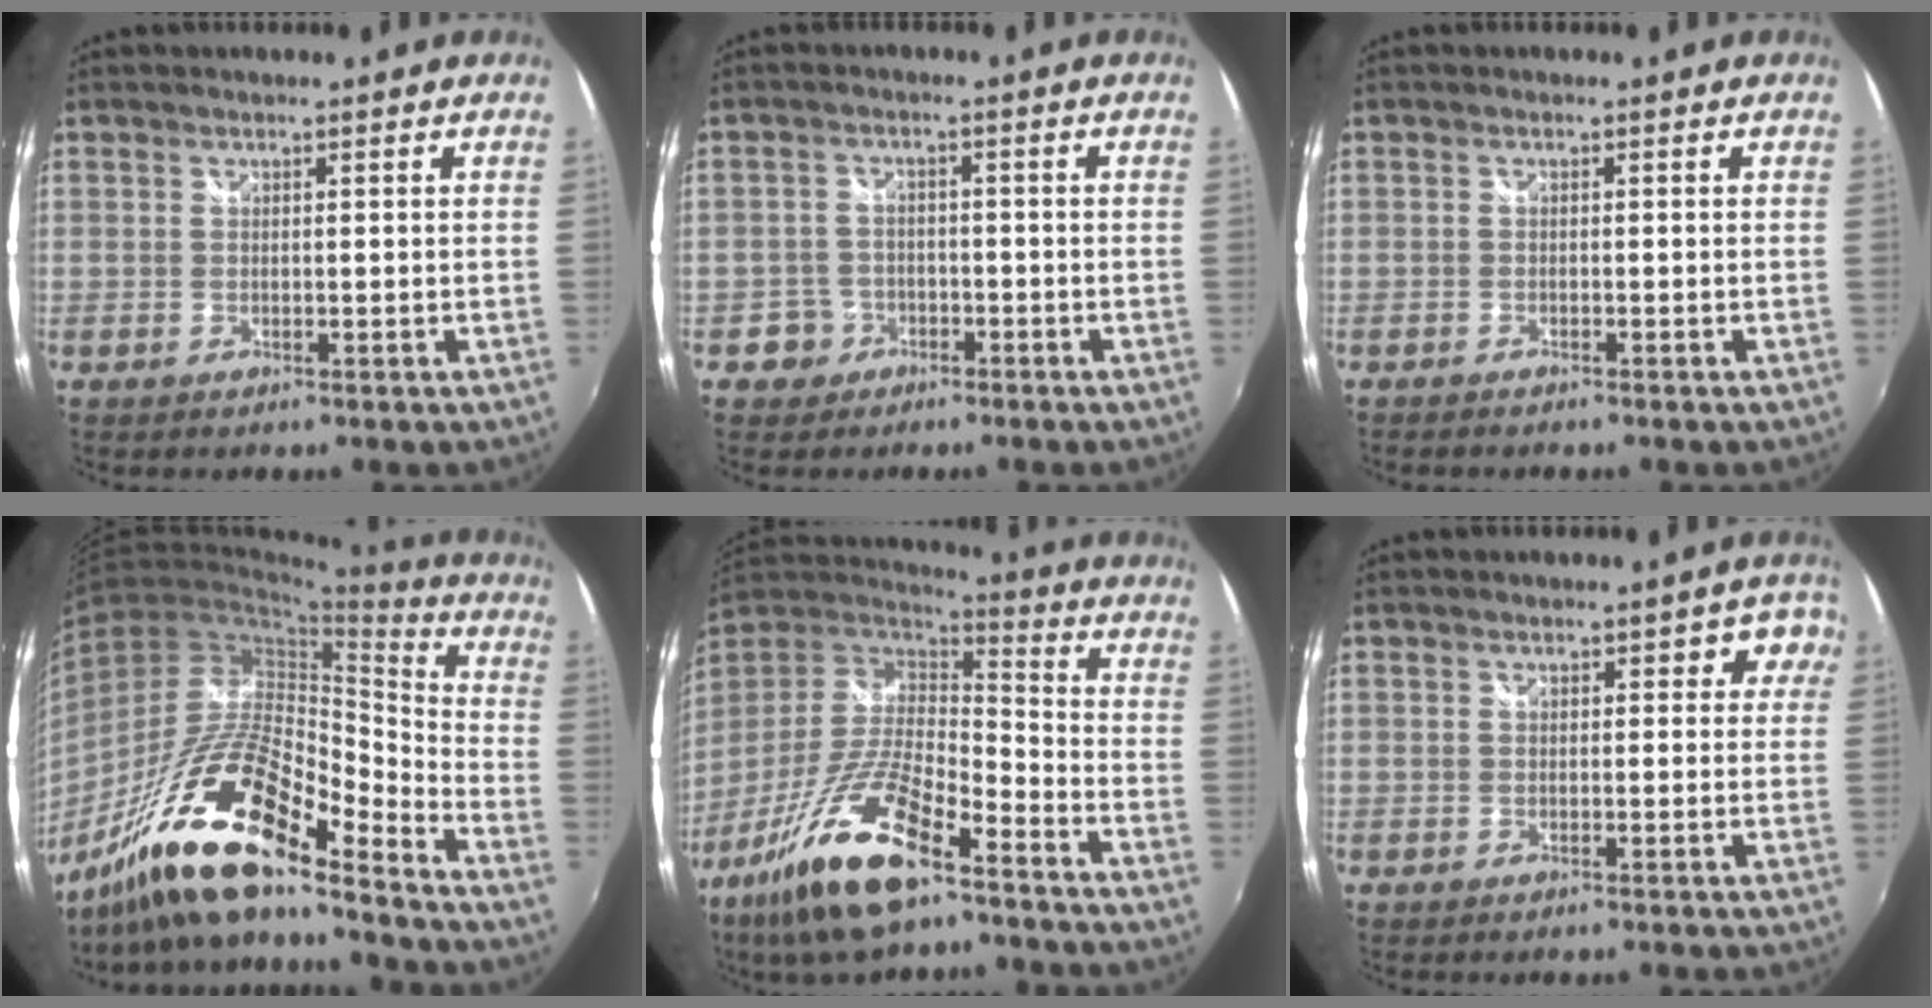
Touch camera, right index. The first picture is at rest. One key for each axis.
{"total": 4.1, "fx": -2.3, "fy": 3.4, "fz": -0.1, "tx": -0.008, "ty": 0.014, "tz": -0.041}
{"total": 1.6, "fx": -1.5, "fy": 0.3, "fz": 0.3, "tx": -0.015, "ty": -0.011, "tz": -0.029}
{"total": 20.6, "fx": -14.5, "fy": 4.6, "fz": 14.0, "tx": -0.254, "ty": -0.013, "tz": -0.283}
{"total": 19.5, "fx": -12.5, "fy": 5.4, "fz": 13.9, "tx": -0.289, "ty": -0.027, "tz": -0.237}
{"total": 4.0, "fx": 1.5, "fy": 2.3, "fz": 2.9, "tx": -0.022, "ty": 0.013, "tz": 0.019}